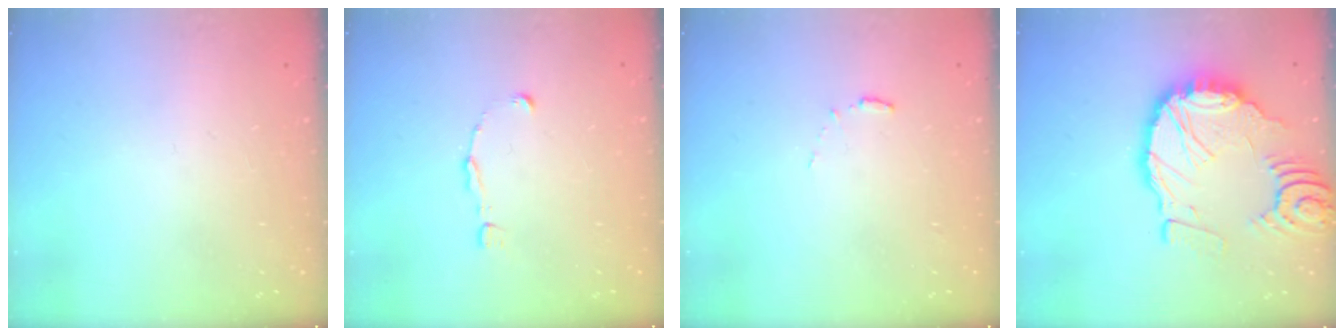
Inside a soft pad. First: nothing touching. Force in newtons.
{"total": 0.9, "press": 0.9, "slide": 0.0}
{"total": 4.9, "press": 4.9, "slide": 0.4}
{"total": 19.0, "press": 18.9, "slide": 2.1}